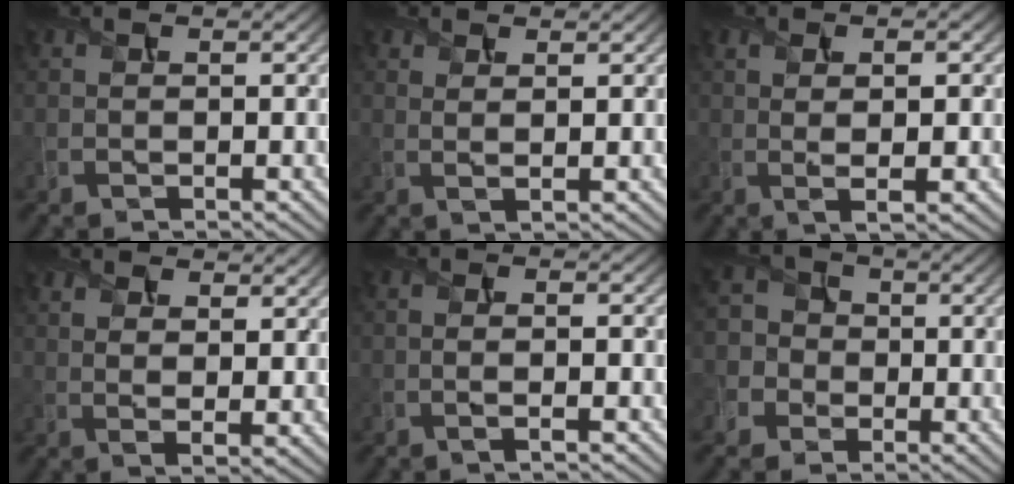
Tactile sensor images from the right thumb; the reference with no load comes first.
{"total": 1.4, "force": [0.8, 0.3, 1.1], "torque": [-0.027, -0.002, 0.015]}
{"total": 3.7, "force": [0.3, 0.8, 3.6], "torque": [-0.069, -0.001, 0.008]}
{"total": 4.9, "force": [2.6, 2.3, 3.4], "torque": [-0.067, -0.008, 0.049]}
{"total": 2.2, "force": [-0.5, 0.6, 2.1], "torque": [-0.034, -0.003, -0.018]}
{"total": 5.4, "force": [-1.2, 5.0, 1.5], "torque": [-0.045, -0.002, -0.043]}